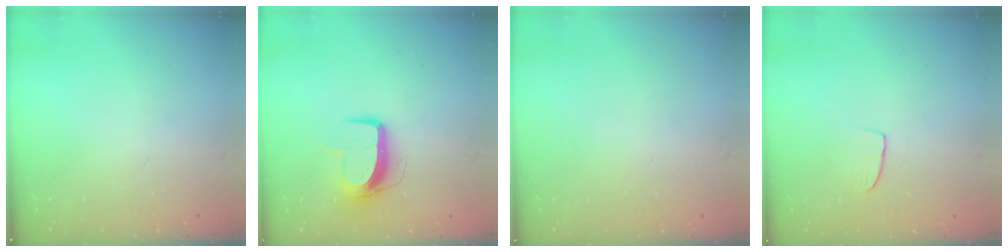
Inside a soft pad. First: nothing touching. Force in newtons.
{"total": 10.3, "press": 10.3, "slide": 0.8}
{"total": 0.0}
{"total": 5.9, "press": 5.9, "slide": 0.4}